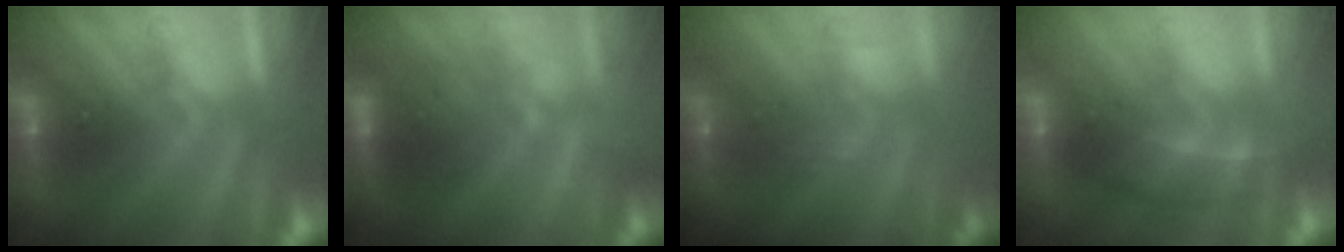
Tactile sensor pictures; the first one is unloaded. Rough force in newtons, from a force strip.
{"total": 3.8}
{"total": 2.8}
{"total": 2.7}